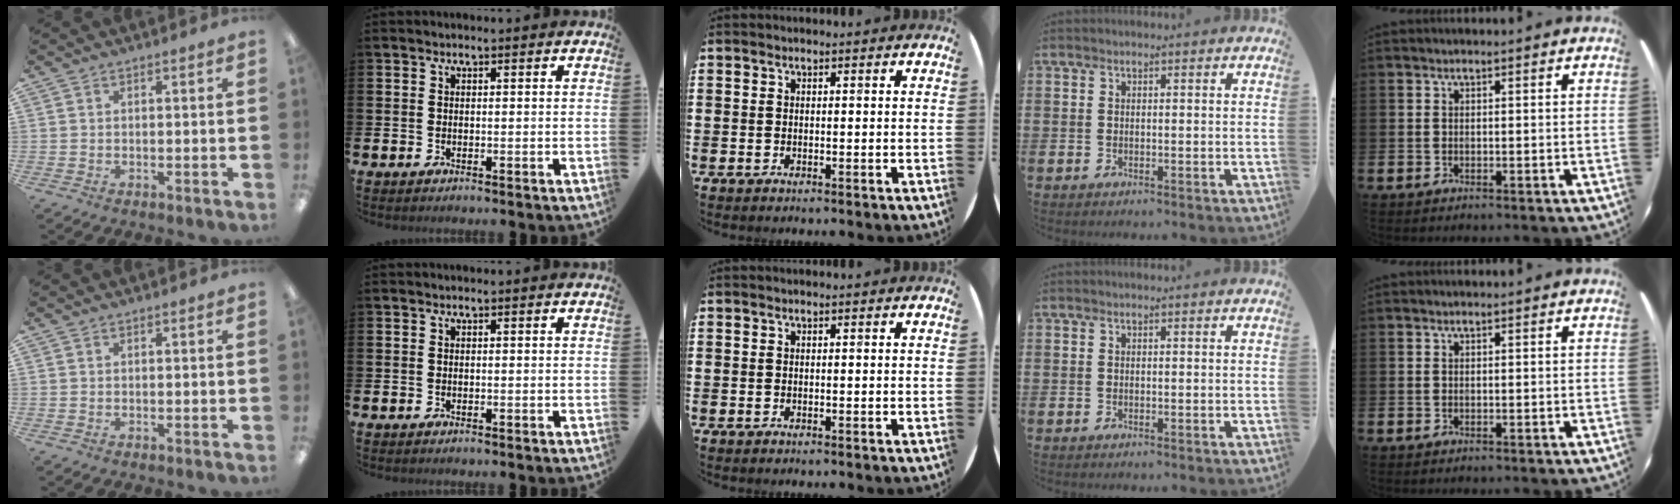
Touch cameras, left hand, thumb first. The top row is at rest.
{}